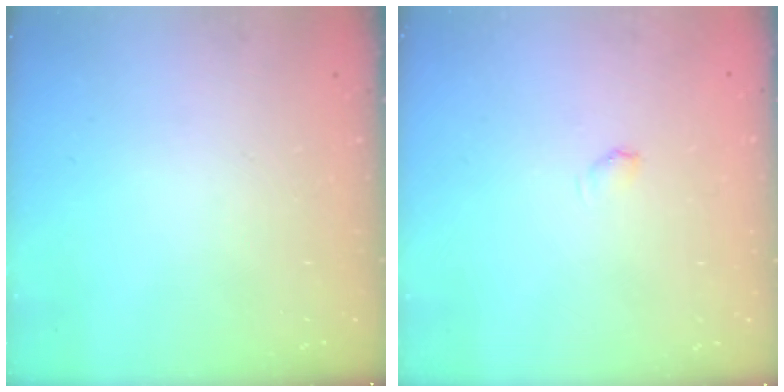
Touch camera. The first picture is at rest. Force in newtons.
{"total": 3.4, "press": 3.3, "slide": 0.7}